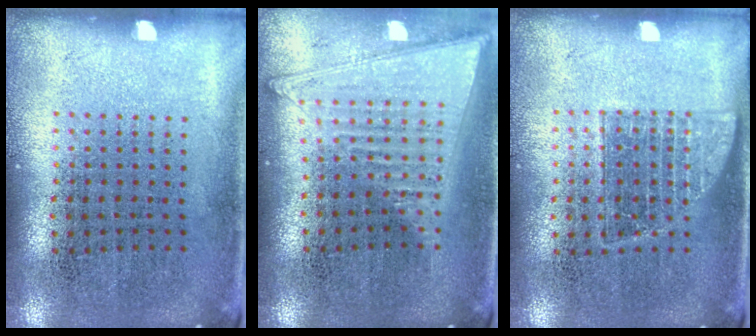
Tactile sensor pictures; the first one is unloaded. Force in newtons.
{"total": 1.4, "press": 1.3, "slide": 0.5}
{"total": 1.2, "press": 1.1, "slide": 0.6}